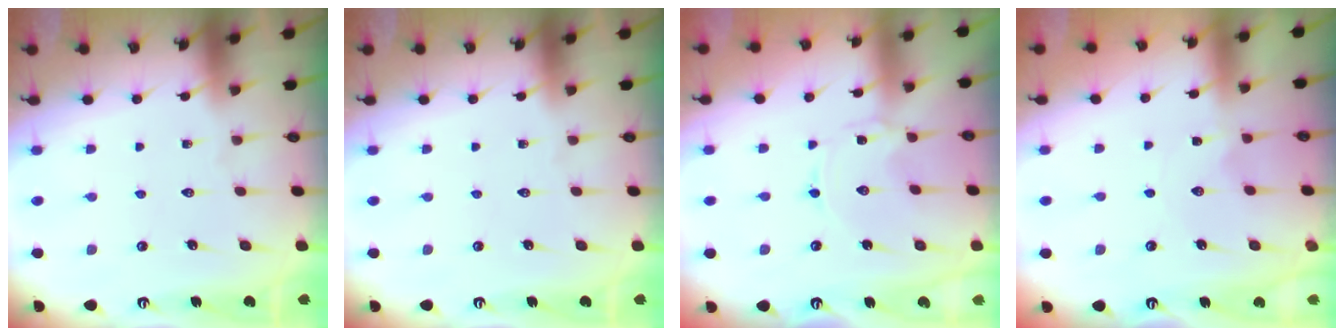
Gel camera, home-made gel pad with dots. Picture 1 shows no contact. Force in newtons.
{"total": 0.0}
{"total": 0.0}
{"total": 0.9, "press": 0.9, "slide": 0.1}